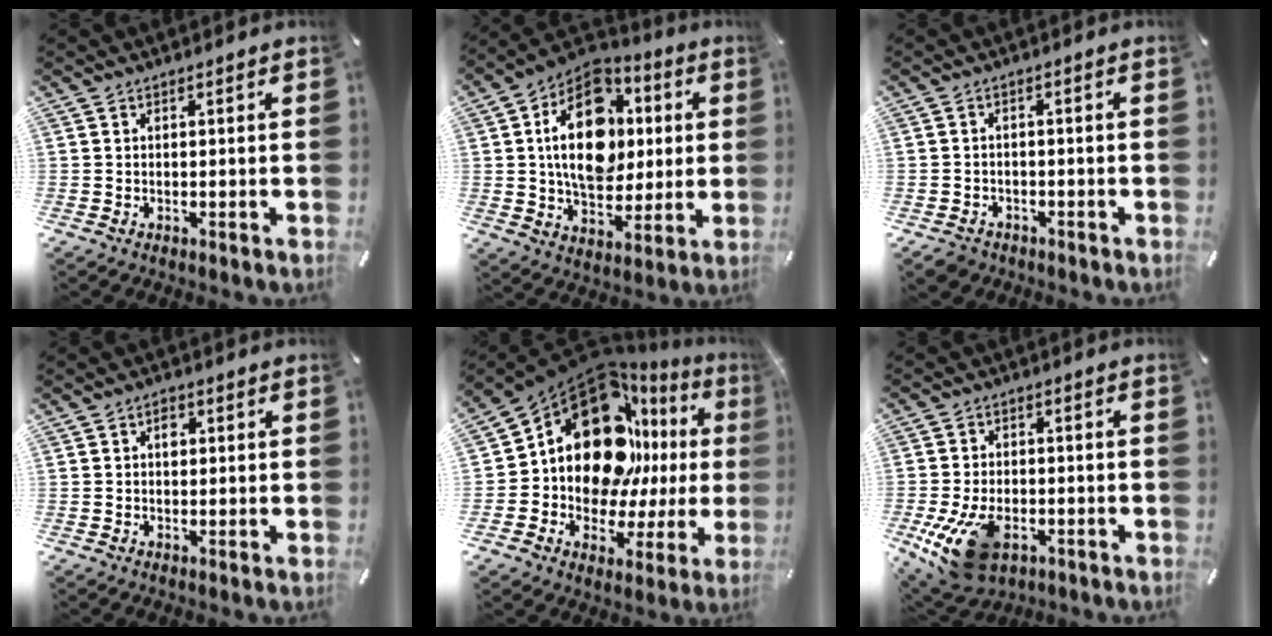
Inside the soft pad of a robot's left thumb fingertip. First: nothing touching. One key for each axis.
{"total": 20.0, "fx": 3.1, "fy": 14.2, "fz": 13.8, "tx": -0.237, "ty": 0.002, "tz": 0.054}
{"total": 3.0, "fx": -2.2, "fy": 2.0, "fz": 0.6, "tx": -0.017, "ty": 0.011, "tz": -0.046}
{"total": 1.9, "fx": 0.3, "fy": 1.5, "fz": 1.2, "tx": -0.011, "ty": 0.002, "tz": 0.001}
{"total": 19.8, "fx": 7.1, "fy": 13.8, "fz": 12.2, "tx": -0.196, "ty": -0.074, "tz": 0.125}
{"total": 13.0, "fx": -5.3, "fy": 8.2, "fz": 8.5, "tx": -0.171, "ty": 0.015, "tz": -0.089}